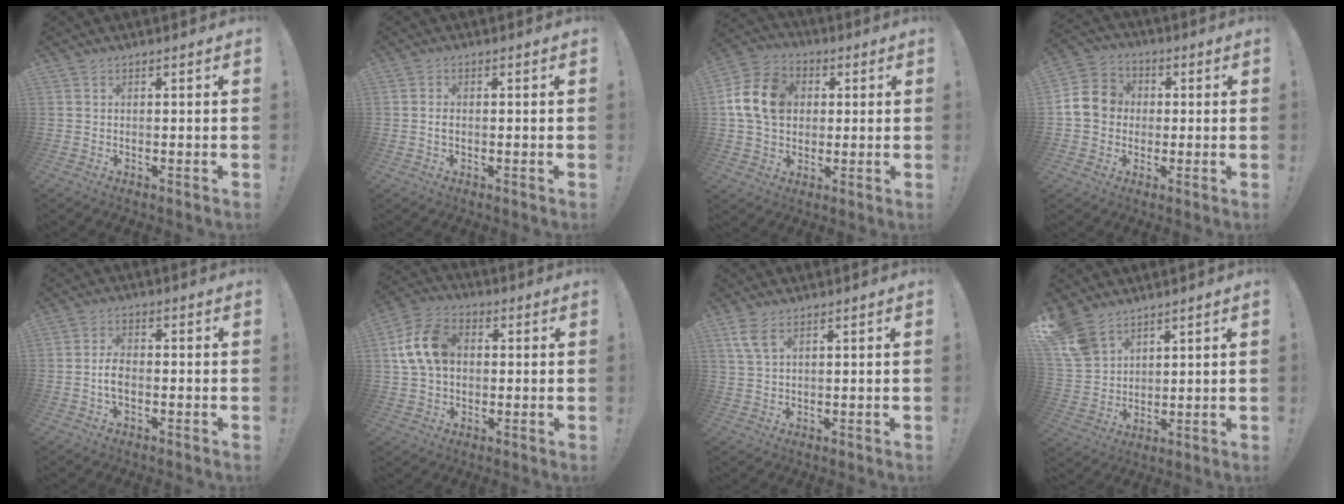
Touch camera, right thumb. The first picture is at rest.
{"total": 1.4, "force": [-0.3, 0.9, 1.1], "torque": [-0.025, 0.006, -0.005]}
{"total": 15.4, "force": [2.6, 12.0, 9.2], "torque": [-0.160, 0.004, 0.054]}
{"total": 10.9, "force": [0.3, 9.9, 4.6], "torque": [-0.076, 0.014, 0.011]}
{"total": 4.5, "force": [-1.0, 2.5, 3.7], "torque": [-0.071, 0.003, -0.021]}
{"total": 14.2, "force": [2.5, 10.2, 9.5], "torque": [-0.165, 0.007, 0.050]}
{"total": 4.9, "force": [2.6, 1.8, 3.7], "torque": [-0.080, -0.002, 0.052]}
{"total": 10.2, "force": [7.6, 5.8, 3.6], "torque": [-0.080, -0.042, 0.154]}